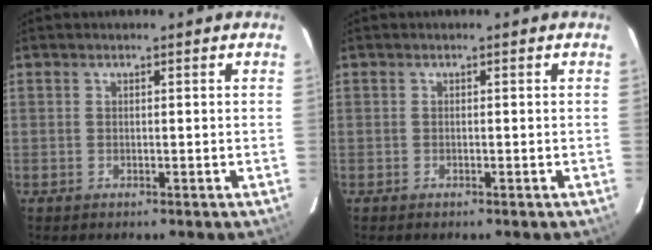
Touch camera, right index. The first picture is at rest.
{"total": 0.0}